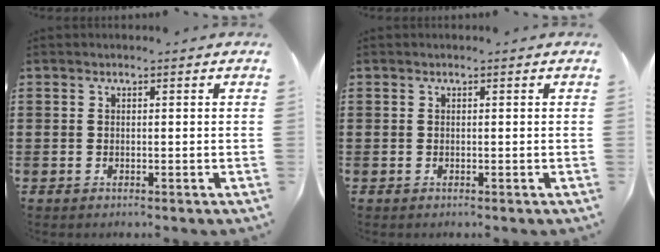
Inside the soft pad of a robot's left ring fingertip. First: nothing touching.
{"total": 0.0}